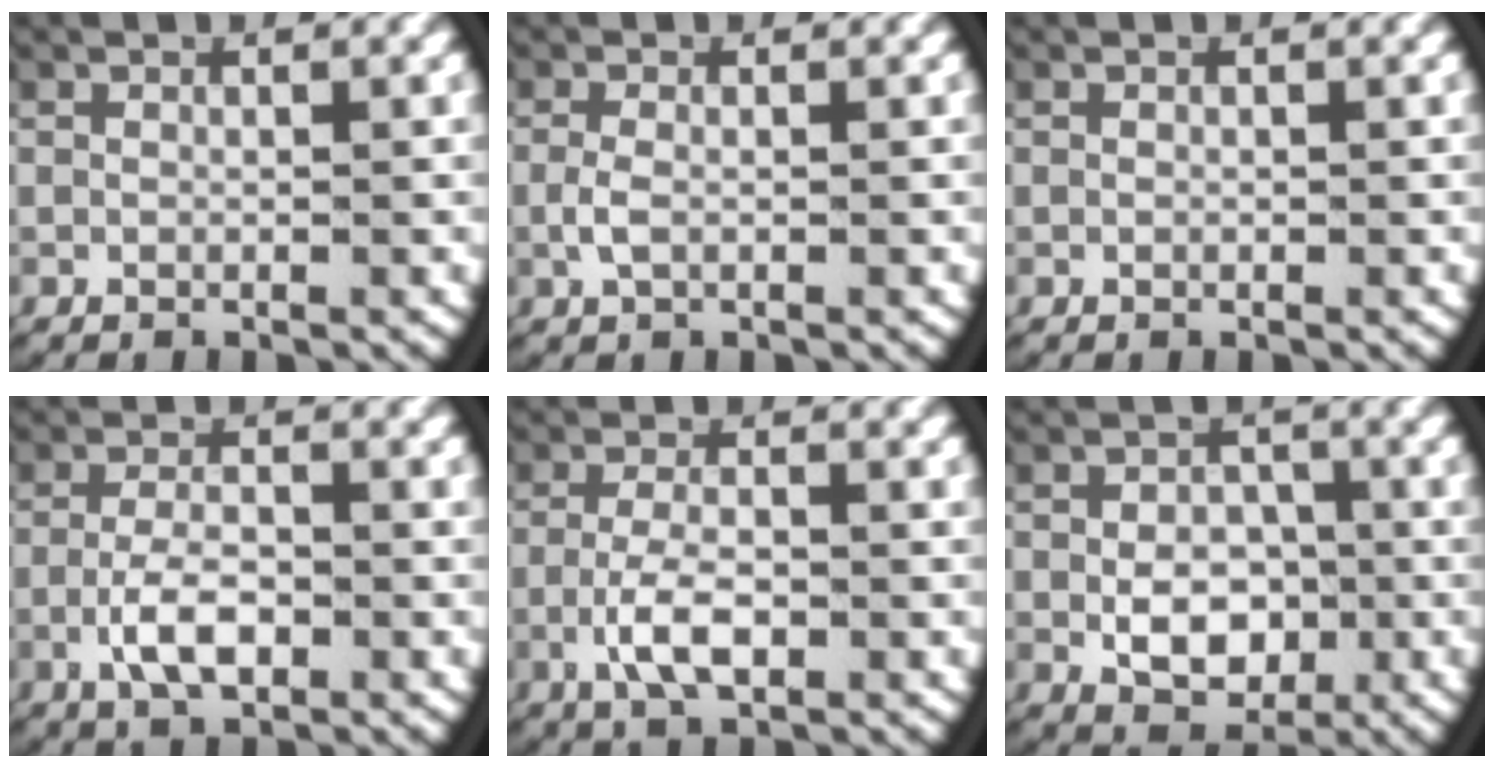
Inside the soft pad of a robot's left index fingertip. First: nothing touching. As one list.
[{"total": 1.4, "force": [-0.3, 0.6, 1.2], "torque": [-0.041, -0.010, -0.001]}, {"total": 0.0}, {"total": 3.6, "force": [-1.4, 1.6, 2.9], "torque": [-0.059, -0.011, -0.020]}, {"total": 3.6, "force": [-1.2, 1.5, 3.1], "torque": [-0.067, -0.012, -0.017]}, {"total": 4.7, "force": [-1.0, 3.6, 2.9], "torque": [-0.048, -0.025, -0.007]}]